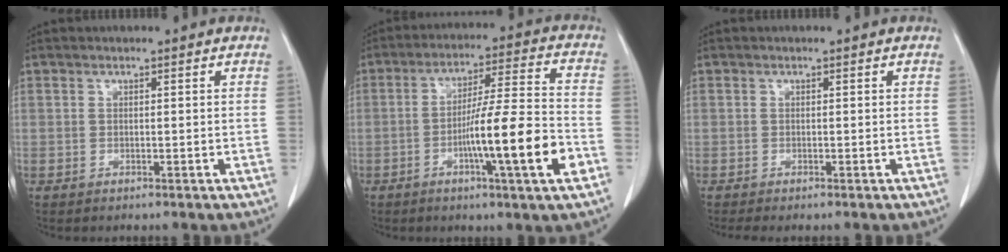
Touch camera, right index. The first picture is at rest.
{"total": 13.9, "force": [-4.6, -0.4, 13.1], "torque": [-0.216, -0.001, -0.076]}
{"total": 0.8, "force": [-0.7, 0.0, 0.5], "torque": [-0.009, -0.003, -0.013]}